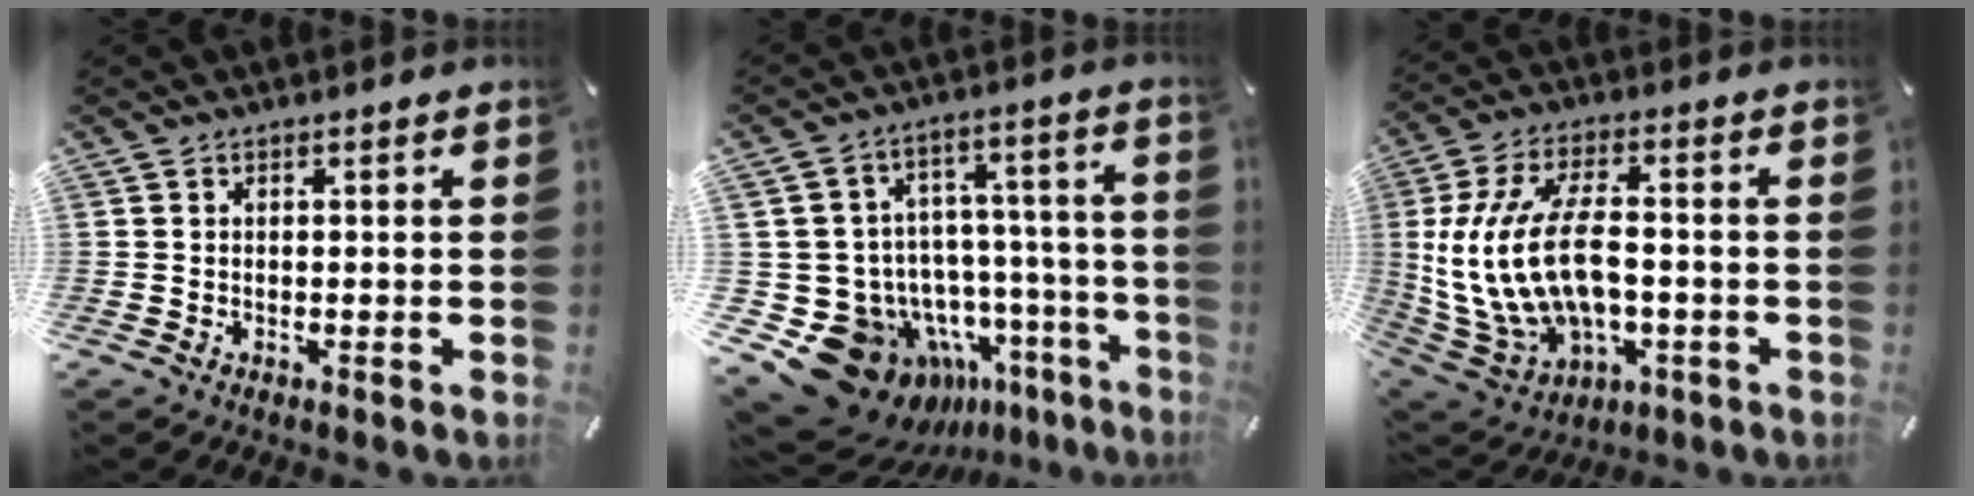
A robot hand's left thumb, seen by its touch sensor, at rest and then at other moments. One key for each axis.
{"total": 17.2, "fx": -9.8, "fy": 12.3, "fz": 6.8, "tx": -0.107, "ty": 0.040, "tz": -0.129}
{"total": 17.3, "fx": -0.6, "fy": 10.5, "fz": 13.8, "tx": -0.302, "ty": -0.001, "tz": -0.007}